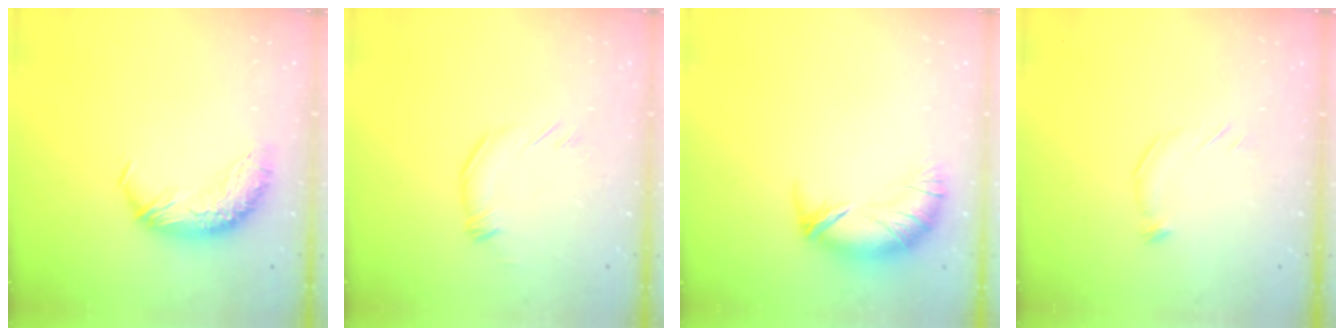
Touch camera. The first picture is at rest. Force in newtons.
{"total": 2.4, "press": 2.1, "slide": 1.0}
{"total": 3.7, "press": 3.1, "slide": 2.0}
{"total": 5.9, "press": 5.8, "slide": 1.2}